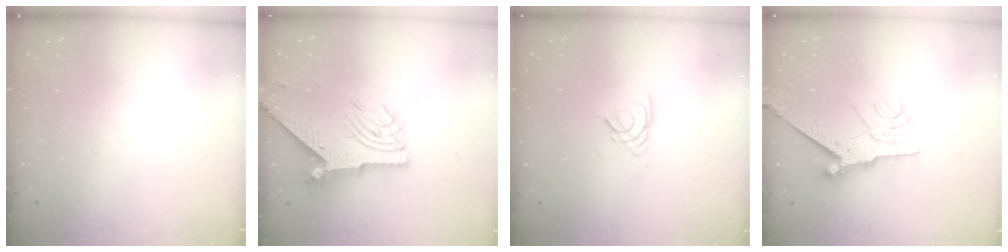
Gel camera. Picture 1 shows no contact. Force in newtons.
{"total": 9.8, "press": 9.7, "slide": 1.3}
{"total": 3.2, "press": 3.1, "slide": 0.7}
{"total": 9.3, "press": 9.2, "slide": 1.1}